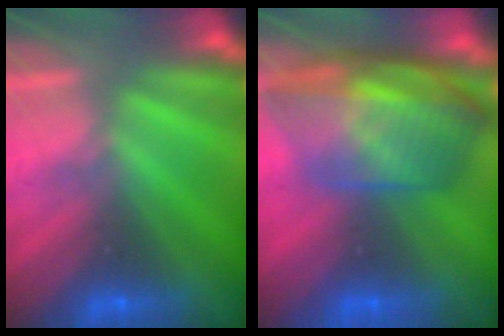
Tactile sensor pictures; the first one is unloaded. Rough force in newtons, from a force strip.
{"total": 8.8}